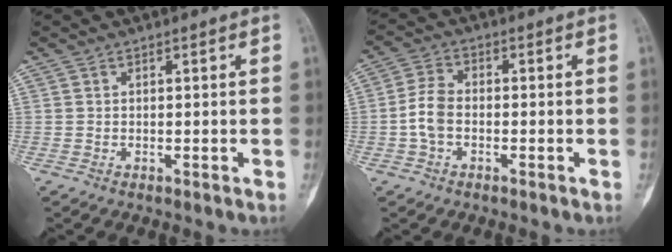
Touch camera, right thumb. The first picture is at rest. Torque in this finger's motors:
{"motor_torque": [0.35, 0.27, 0.30, -0.17, 0.22]}